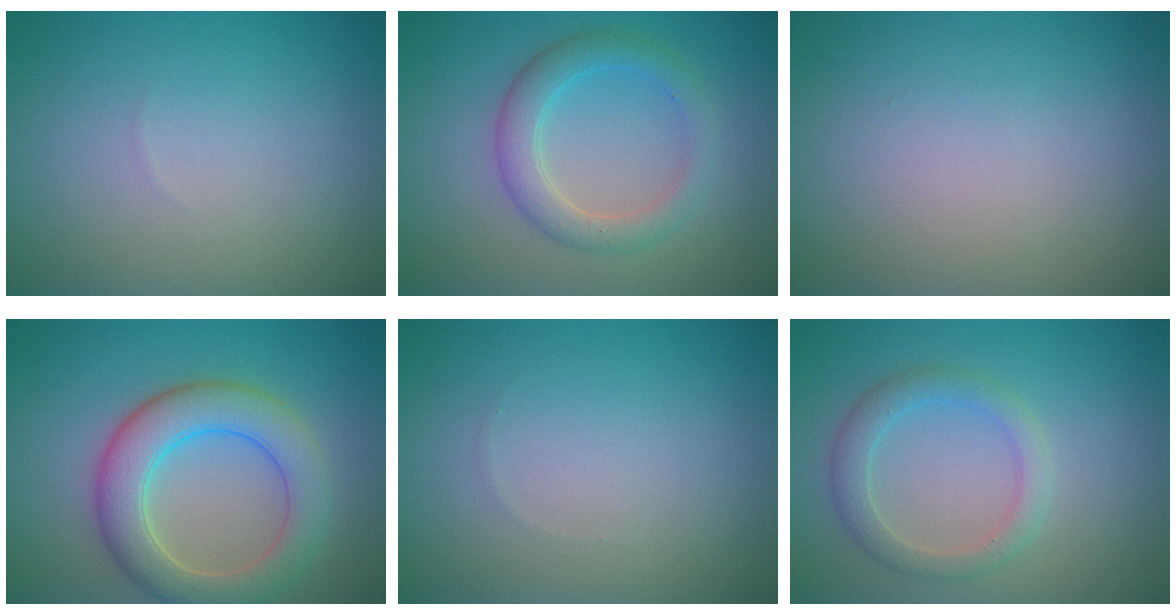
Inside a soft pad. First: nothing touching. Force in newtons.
{"total": 3.4, "press": 3.4, "slide": 0.2}
{"total": 0.0}
{"total": 6.3, "press": 6.3, "slide": 0.2}
{"total": 0.0}
{"total": 2.8, "press": 2.8, "slide": 0.1}